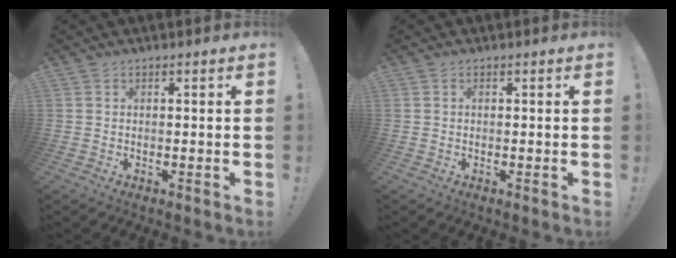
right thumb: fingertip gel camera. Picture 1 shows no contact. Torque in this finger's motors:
{"motor_torque": [-0.16, 0.05, 0.01, 0.12, -0.01]}